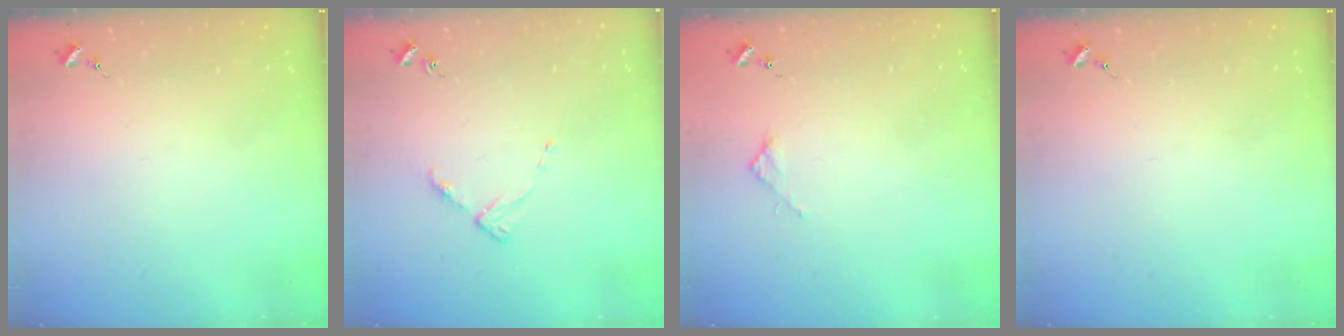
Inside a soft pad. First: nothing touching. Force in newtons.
{"total": 4.5, "press": 4.4, "slide": 0.6}
{"total": 2.7, "press": 2.7, "slide": 0.3}
{"total": 0.0}